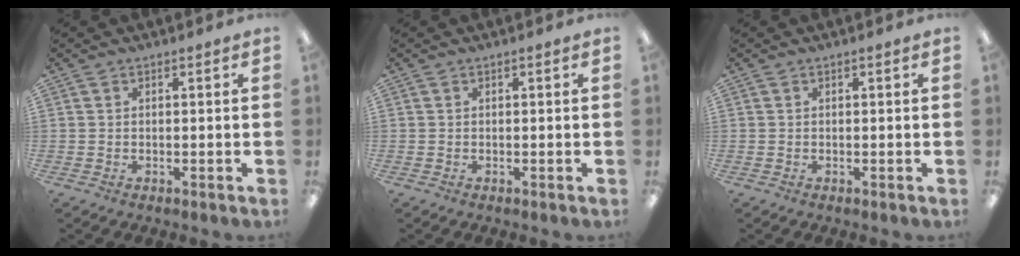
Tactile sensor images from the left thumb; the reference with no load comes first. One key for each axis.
{"total": 0.0}
{"total": 0.0}